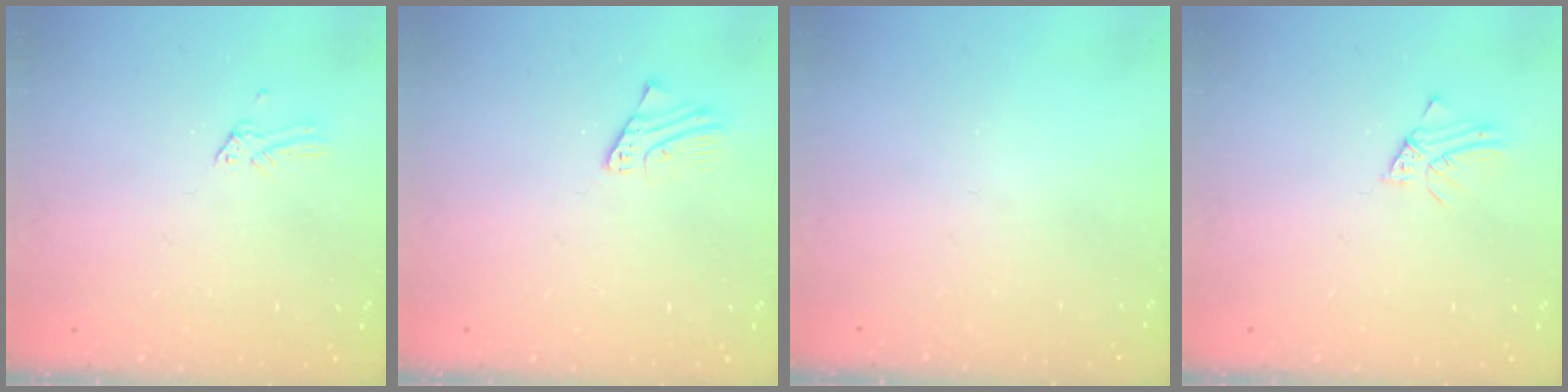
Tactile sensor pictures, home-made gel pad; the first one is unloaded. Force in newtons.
{"total": 1.7, "press": 1.7, "slide": 0.1}
{"total": 0.0}
{"total": 1.8, "press": 1.7, "slide": 0.2}